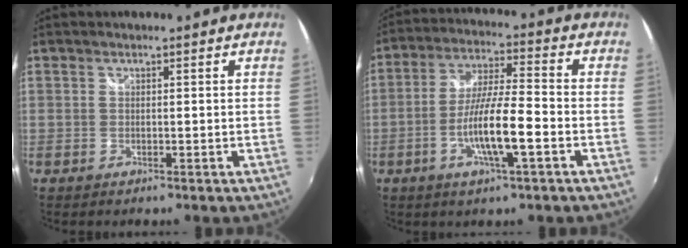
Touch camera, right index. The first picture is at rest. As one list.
[{"total": 10.9, "force": [-3.9, 1.2, 10.2], "torque": [-0.197, -0.006, -0.071]}]